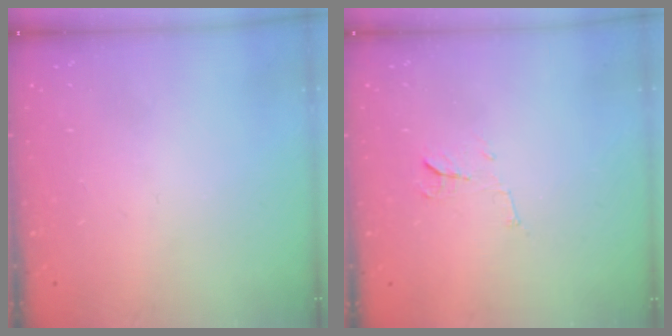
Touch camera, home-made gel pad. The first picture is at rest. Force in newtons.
{"total": 5.6, "press": 5.6, "slide": 0.4}